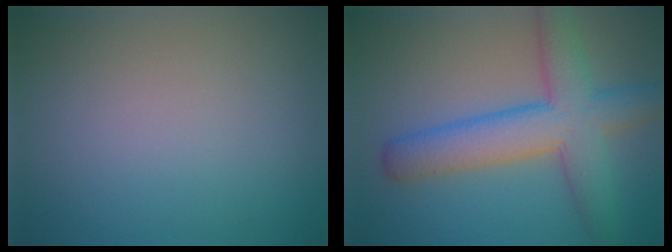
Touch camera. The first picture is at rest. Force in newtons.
{"total": 7.2, "press": 7.2, "slide": 0.2}